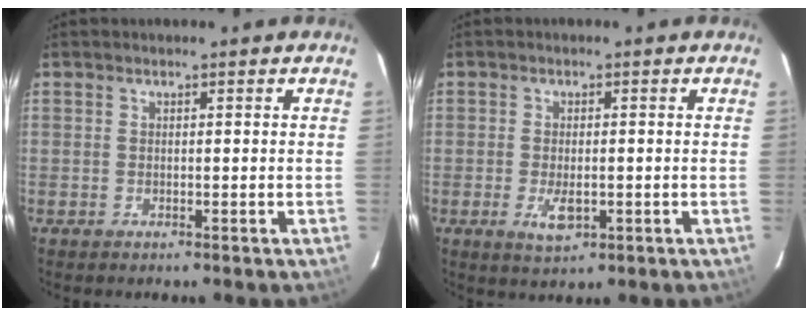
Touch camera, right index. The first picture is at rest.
{"total": 4.5, "force": [-1.4, 2.2, 3.7], "torque": [-0.072, -0.008, -0.020]}